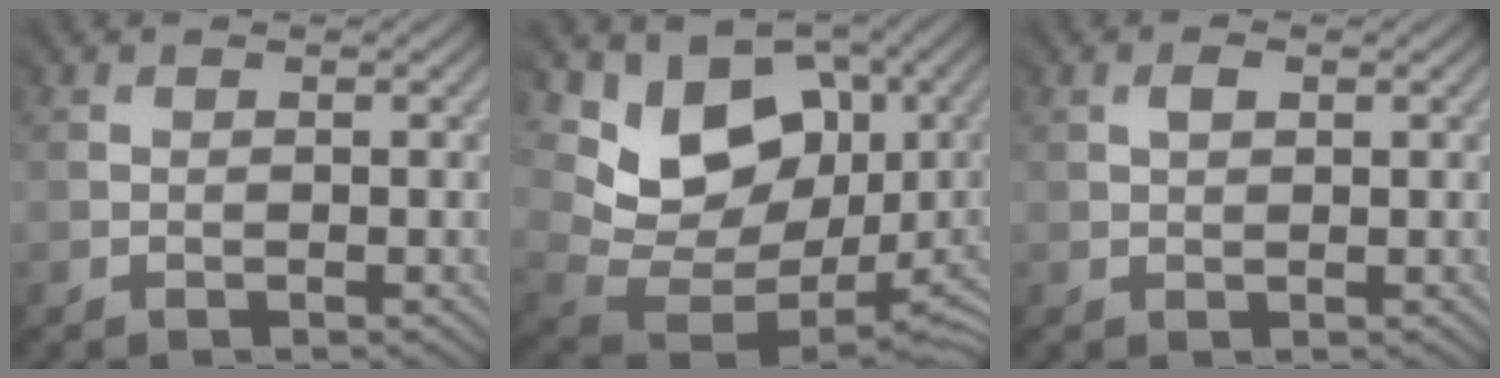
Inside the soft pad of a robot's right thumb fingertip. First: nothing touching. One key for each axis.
{"total": 11.0, "fx": 4.6, "fy": 8.4, "fz": 5.4, "tx": -0.099, "ty": 0.003, "tz": 0.087}
{"total": 1.4, "fx": 1.0, "fy": 0.9, "fz": 0.5, "tx": -0.012, "ty": 0.002, "tz": 0.020}